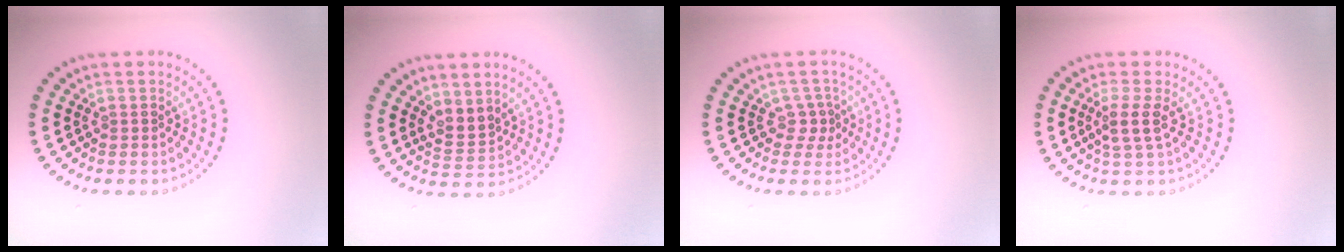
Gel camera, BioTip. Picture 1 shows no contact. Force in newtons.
{"total": 2.1, "press": 1.6, "slide": 1.3}
{"total": 1.5, "press": 1.1, "slide": 1.1}
{"total": 2.2, "press": 1.7, "slide": 1.4}